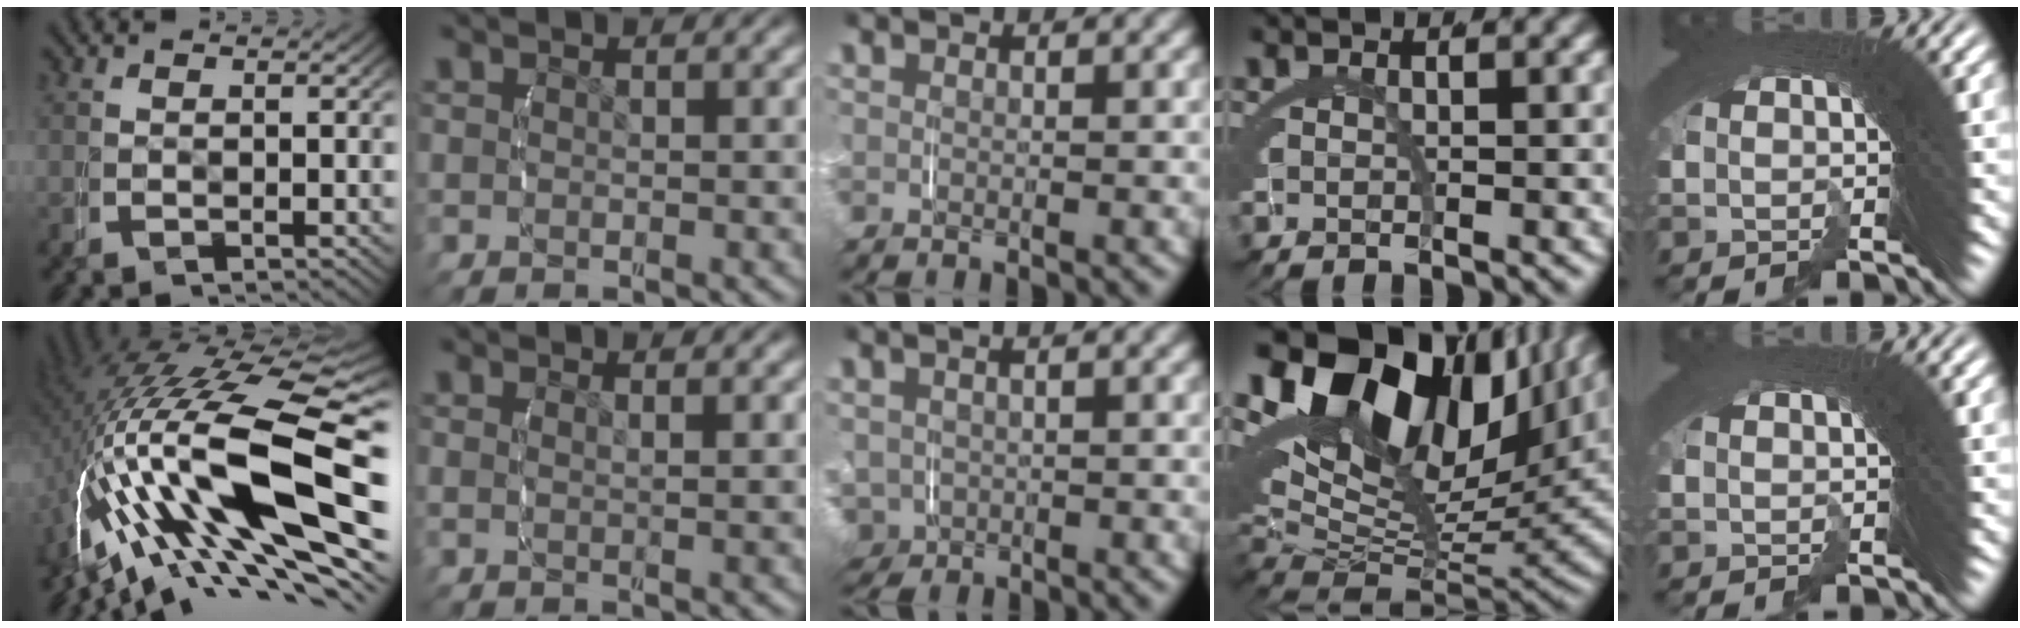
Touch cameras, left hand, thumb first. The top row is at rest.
{"thumb": {"total": 18.8, "force": [-1.2, 9.1, 16.4], "torque": [-0.321, -0.020, 0.001]}, "index": {"total": 1.3, "force": [0.1, 0.4, 1.3], "torque": [-0.022, -0.005, 0.000]}, "middle": {"total": 5.3, "force": [-1.6, 4.7, 1.6], "torque": [-0.067, -0.034, -0.020]}, "ring": {"total": 23.0, "force": [5.5, 14.7, 16.8], "torque": [-0.288, 0.008, 0.076]}, "little": {"total": 0.5, "force": [0.1, -0.5, 0.1], "torque": [-0.006, -0.002, 0.004]}}